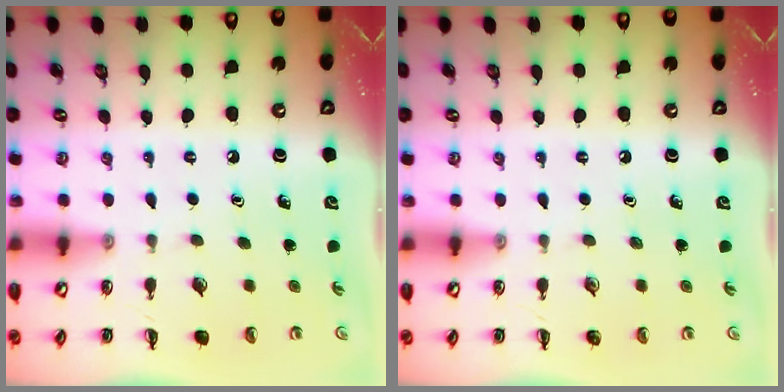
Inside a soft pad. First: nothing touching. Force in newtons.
{"total": 0.0}